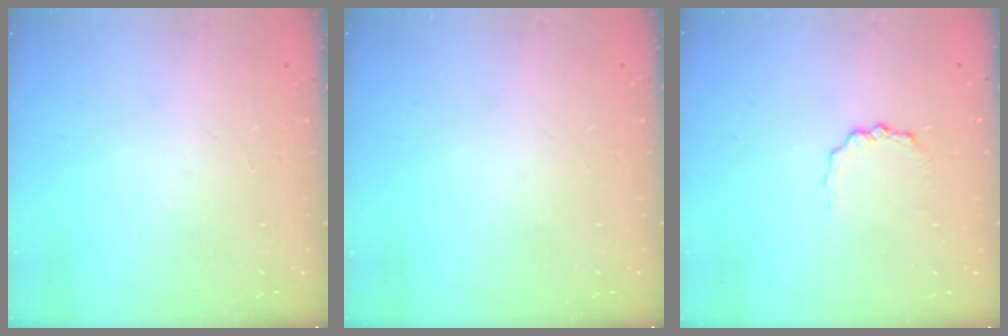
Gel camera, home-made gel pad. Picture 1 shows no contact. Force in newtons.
{"total": 0.0}
{"total": 2.3, "press": 2.2, "slide": 0.3}